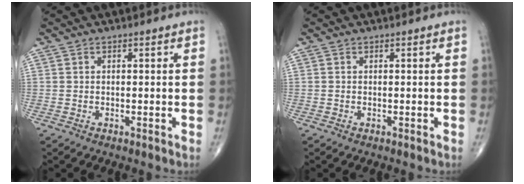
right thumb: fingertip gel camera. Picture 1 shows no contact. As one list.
[{"total": 0.0}]